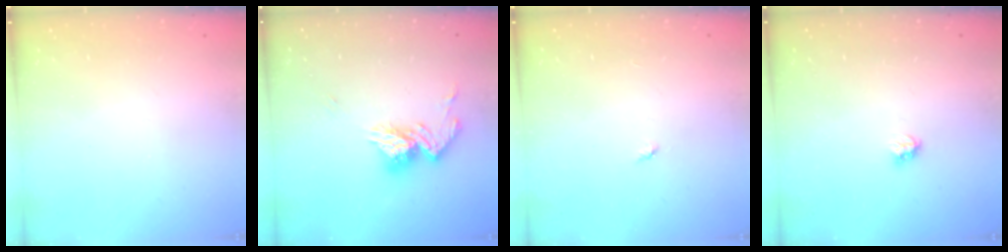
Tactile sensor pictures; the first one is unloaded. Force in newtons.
{"total": 13.6, "press": 13.5, "slide": 1.3}
{"total": 2.8, "press": 2.8, "slide": 0.4}
{"total": 2.8, "press": 2.8, "slide": 0.5}